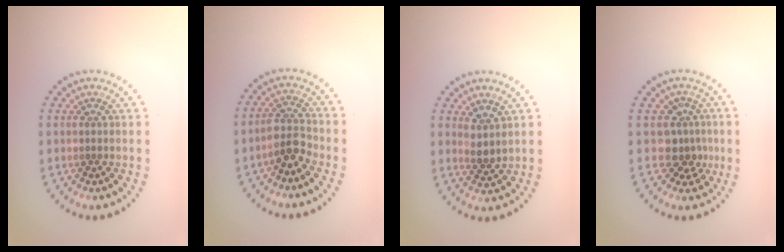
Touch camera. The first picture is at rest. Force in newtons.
{"total": 2.7, "press": 2.4, "slide": 1.2}
{"total": 2.0, "press": 1.6, "slide": 1.2}
{"total": 2.7, "press": 2.0, "slide": 1.9}